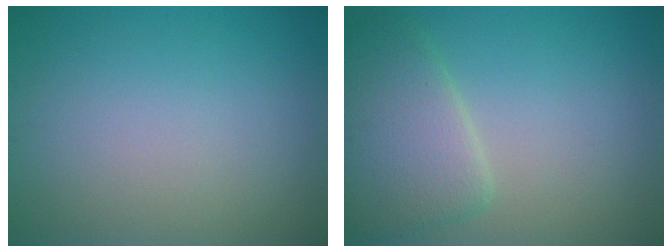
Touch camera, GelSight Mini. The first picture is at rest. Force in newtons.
{"total": 4.6, "press": 4.6, "slide": 0.5}